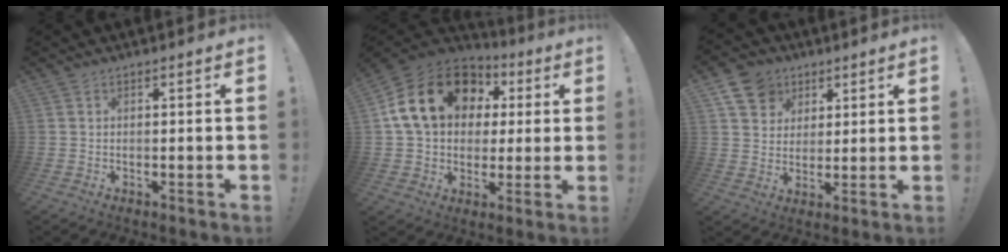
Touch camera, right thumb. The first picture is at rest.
{"total": 21.3, "force": [6.8, 15.6, 12.8], "torque": [-0.212, -0.013, 0.137]}
{"total": 10.7, "force": [5.6, 8.5, 3.4], "torque": [-0.058, -0.025, 0.112]}